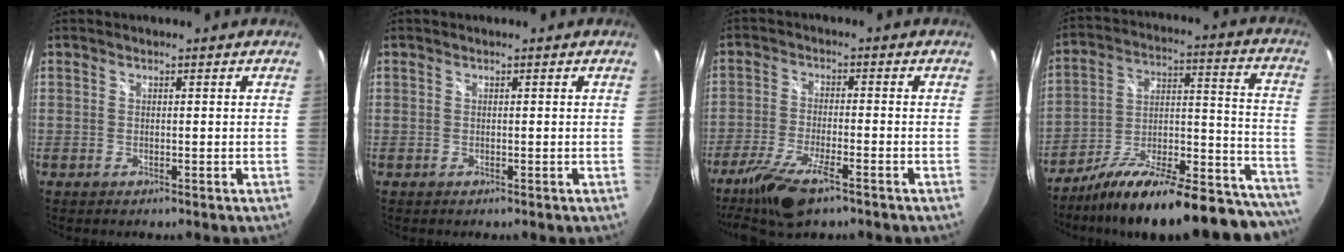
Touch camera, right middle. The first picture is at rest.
{"total": 0.0}
{"total": 10.7, "force": [-7.3, 2.8, 7.3], "torque": [-0.169, -0.031, -0.139]}
{"total": 30.0, "force": [-25.1, 6.9, 14.9], "torque": [-0.177, 0.001, -0.360]}